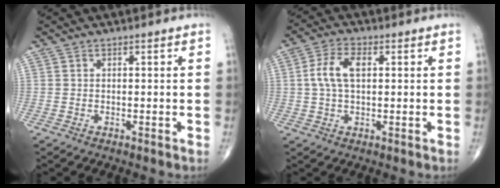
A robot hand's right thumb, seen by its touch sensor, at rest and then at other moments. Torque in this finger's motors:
{"motor_torque": [0.13, 0.12, 0.58, 0.07, 0.11]}